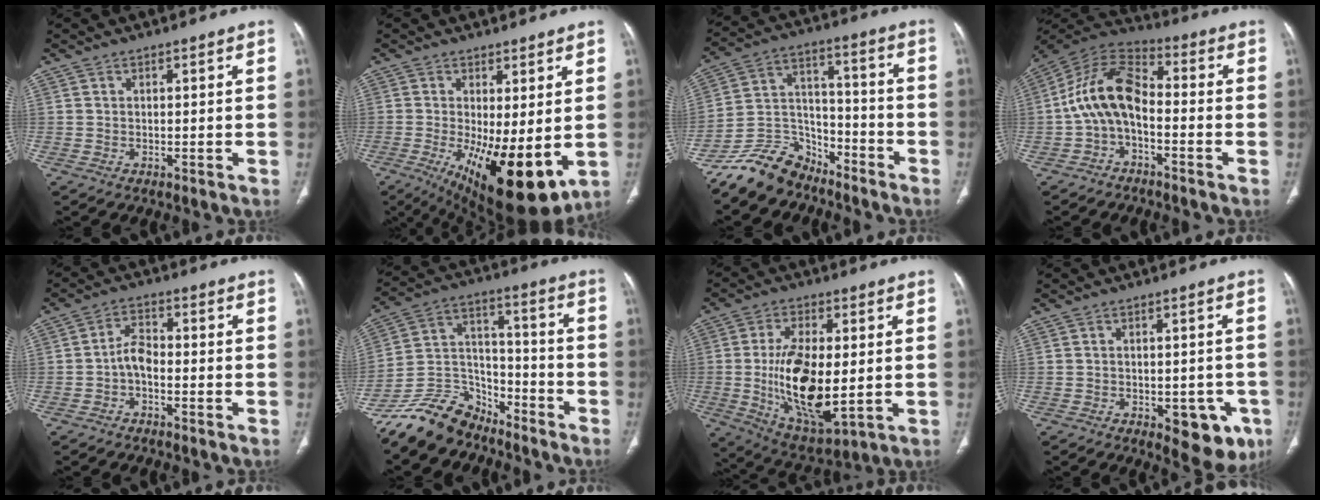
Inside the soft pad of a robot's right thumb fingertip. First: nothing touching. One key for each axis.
{"total": 15.6, "fx": -2.8, "fy": 5.5, "fz": 14.3, "tx": -0.220, "ty": -0.032, "tz": -0.021}
{"total": 12.3, "fx": -10.2, "fy": 6.6, "fz": 2.3, "tx": -0.022, "ty": 0.096, "tz": -0.192}
{"total": 12.0, "fx": -2.1, "fy": 7.0, "fz": 9.6, "tx": -0.177, "ty": 0.054, "tz": -0.052}
{"total": 4.0, "fx": -1.5, "fy": 2.2, "fz": 3.1, "tx": -0.051, "ty": 0.025, "tz": -0.035}
{"total": 13.9, "fx": -11.6, "fy": 7.1, "fz": 2.9, "tx": -0.033, "ty": 0.099, "tz": -0.217}
{"total": 17.8, "fx": -1.0, "fy": 8.1, "fz": 15.8, "tx": -0.280, "ty": -0.019, "tz": -0.003}
{"total": 9.6, "fx": -4.2, "fy": 4.9, "fz": 7.1, "tx": -0.049, "ty": 0.010, "tz": -0.045}